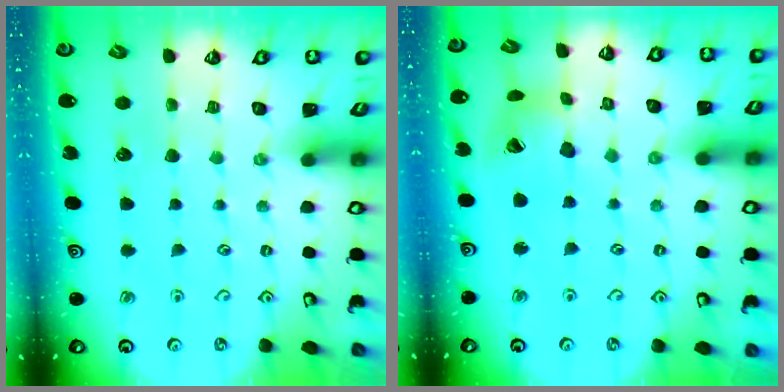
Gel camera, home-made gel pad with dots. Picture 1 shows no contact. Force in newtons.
{"total": 12.7, "press": 12.6, "slide": 1.4}